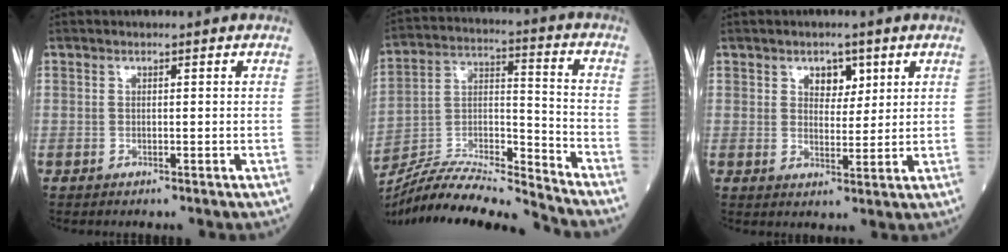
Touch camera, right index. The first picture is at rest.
{"total": 16.9, "force": [-16.2, -0.6, 5.0], "torque": [-0.081, 0.023, -0.291]}
{"total": 3.8, "force": [2.0, 2.3, 2.3], "torque": [-0.030, 0.003, 0.032]}